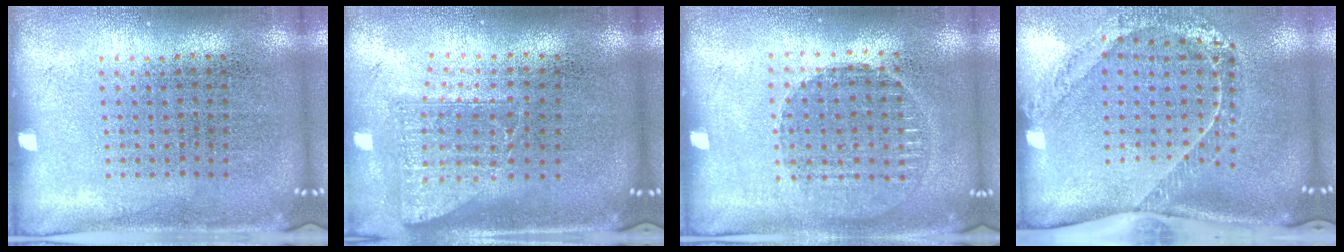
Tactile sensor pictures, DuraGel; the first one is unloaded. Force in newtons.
{"total": 1.7, "press": 1.3, "slide": 1.1}
{"total": 1.2, "press": 1.2, "slide": 0.3}
{"total": 1.8, "press": 1.5, "slide": 1.1}